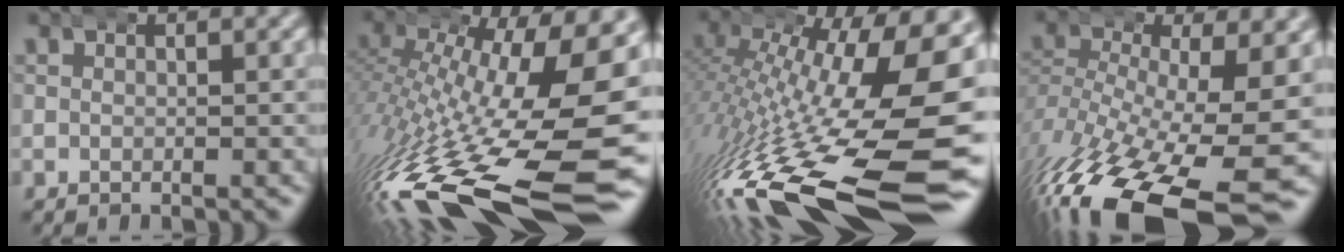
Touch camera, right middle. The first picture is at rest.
{"total": 16.2, "force": [-7.1, 5.8, 13.3], "torque": [-0.231, -0.053, -0.072]}
{"total": 18.4, "force": [-6.8, 7.1, 15.6], "torque": [-0.275, -0.060, -0.061]}
{"total": 11.0, "force": [-6.7, 3.4, 8.0], "torque": [-0.165, -0.048, -0.083]}